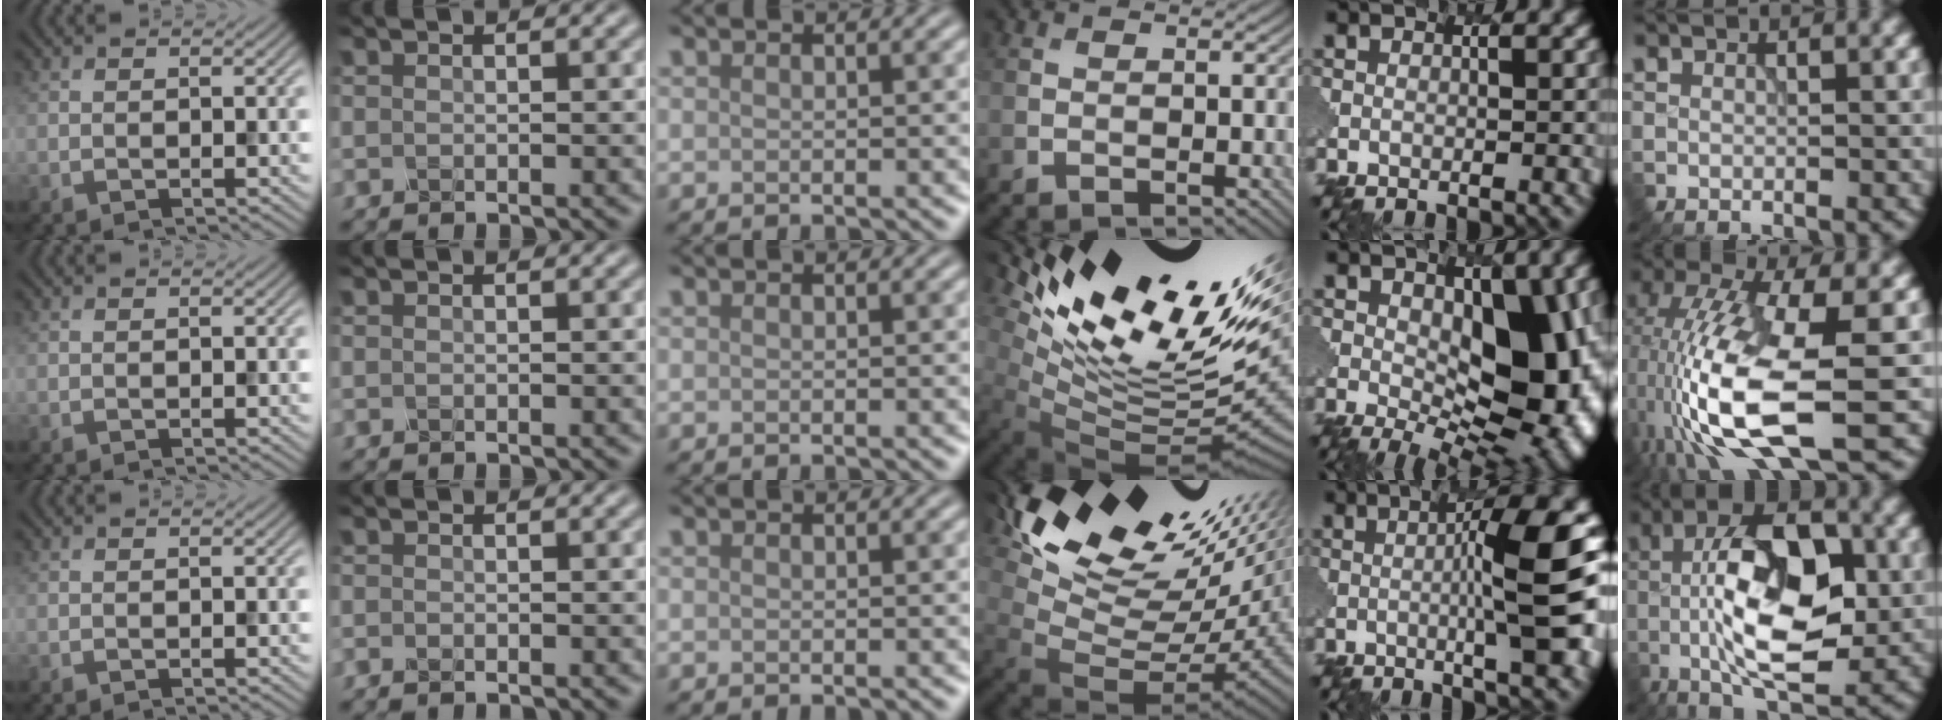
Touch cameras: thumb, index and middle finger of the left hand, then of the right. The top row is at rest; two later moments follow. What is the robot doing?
{"motion": "dispense", "object": "glue stick"}